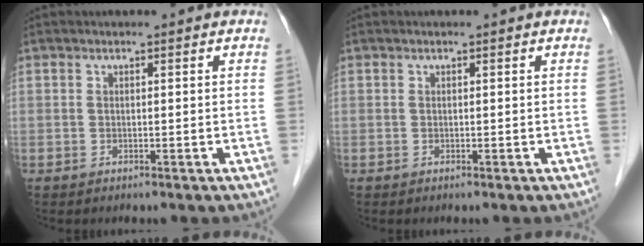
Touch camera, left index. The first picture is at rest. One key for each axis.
{"total": 0.0}